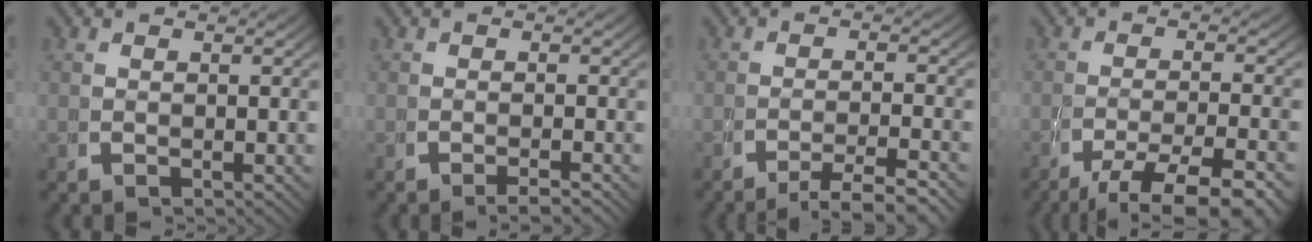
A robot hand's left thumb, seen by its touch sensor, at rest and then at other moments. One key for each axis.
{"total": 1.4, "fx": -1.1, "fy": 0.1, "fz": 0.9, "tx": -0.014, "ty": 0.004, "tz": -0.024}
{"total": 3.9, "fx": -2.7, "fy": 1.4, "fz": 2.4, "tx": -0.034, "ty": -0.004, "tz": -0.043}
{"total": 7.1, "fx": -4.3, "fy": 3.0, "fz": 4.9, "tx": -0.078, "ty": -0.019, "tz": -0.056}